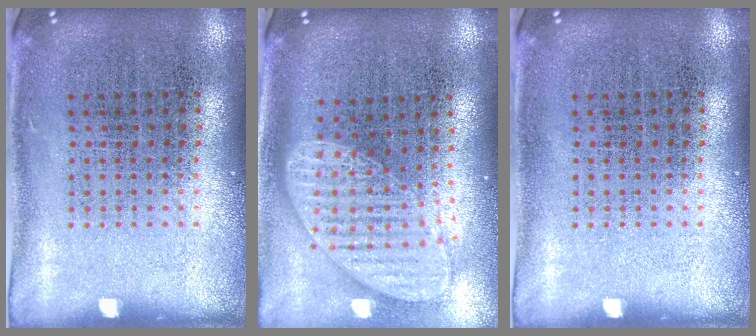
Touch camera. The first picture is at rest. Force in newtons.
{"total": 1.9, "press": 1.5, "slide": 1.2}
{"total": 0.0}